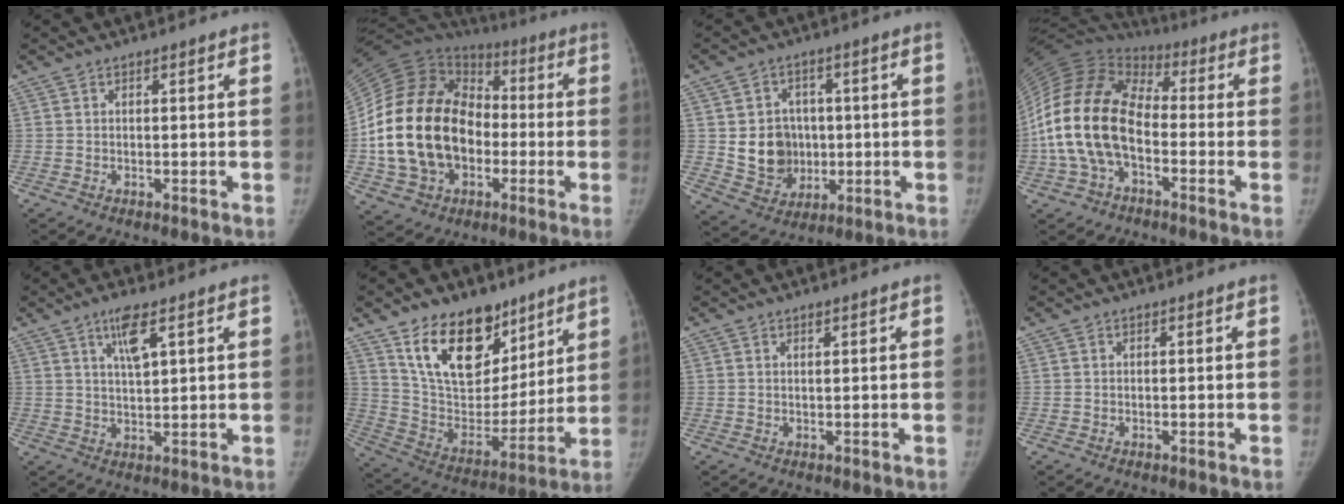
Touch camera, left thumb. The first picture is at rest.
{"total": 25.6, "force": [-3.6, 18.9, 17.0], "torque": [-0.317, 0.033, -0.059]}
{"total": 10.7, "force": [0.0, 9.4, 5.2], "torque": [-0.046, -0.001, 0.016]}
{"total": 20.8, "force": [-3.8, 12.9, 15.8], "torque": [-0.322, 0.039, -0.078]}
{"total": 5.5, "force": [2.8, 1.5, 4.4], "torque": [-0.076, -0.013, 0.054]}
{"total": 20.9, "force": [12.9, 12.3, 10.9], "torque": [-0.132, -0.064, 0.233]}
{"total": 0.9, "force": [0.5, 0.3, 0.7], "torque": [-0.010, 0.000, 0.009]}
{"total": 0.0}